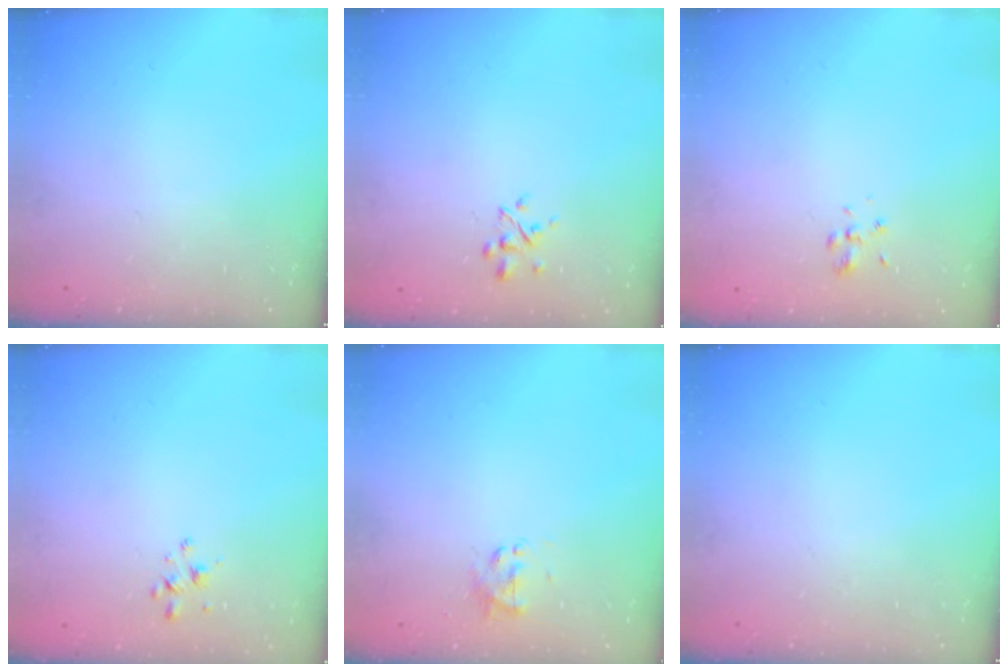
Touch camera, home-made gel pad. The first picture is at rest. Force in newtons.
{"total": 2.8, "press": 2.7, "slide": 0.9}
{"total": 1.9, "press": 1.6, "slide": 0.9}
{"total": 1.8, "press": 1.7, "slide": 0.4}
{"total": 2.3, "press": 2.2, "slide": 0.7}
{"total": 0.0}